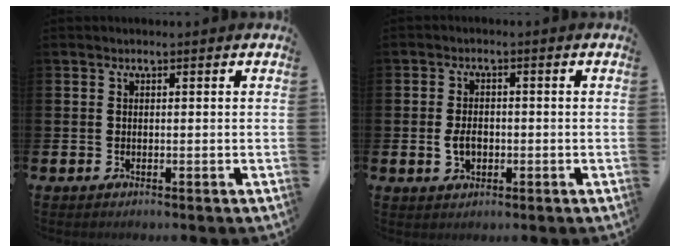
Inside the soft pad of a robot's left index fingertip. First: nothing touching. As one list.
[{"total": 3.0, "force": [-0.5, 2.1, 2.2], "torque": [-0.032, 0.001, -0.013]}]